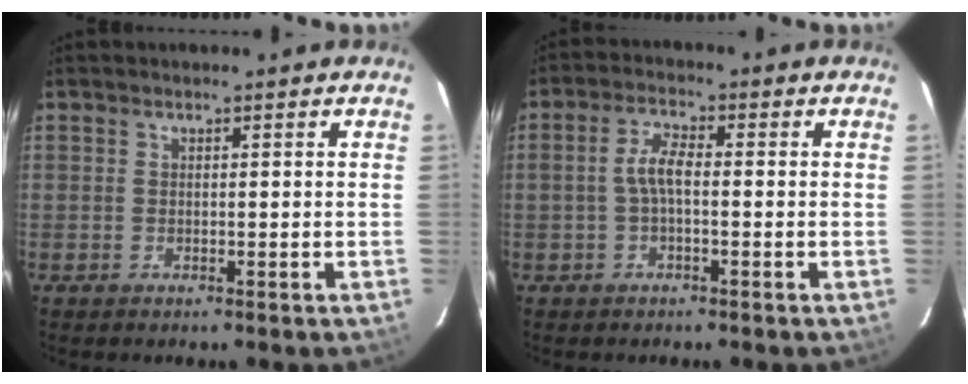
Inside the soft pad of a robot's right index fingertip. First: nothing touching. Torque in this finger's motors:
{"motor_torque": [0.37, -0.23, 0.36, 0.09]}